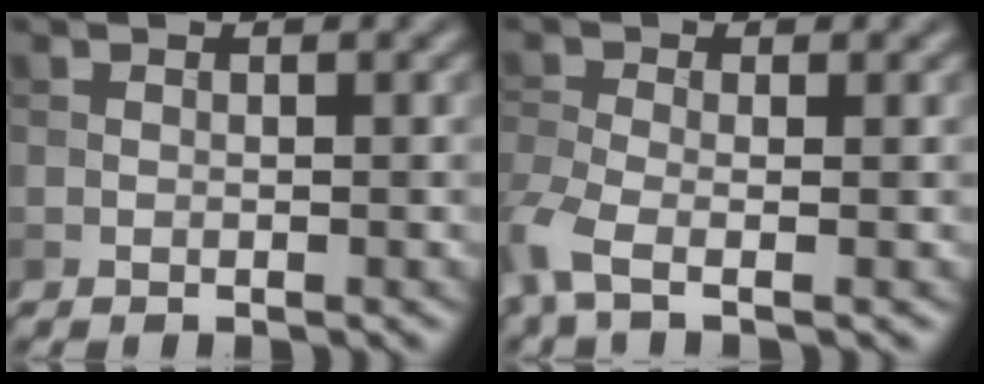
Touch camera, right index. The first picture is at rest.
{"total": 4.2, "force": [-2.1, 1.6, 3.2], "torque": [-0.087, -0.018, -0.053]}